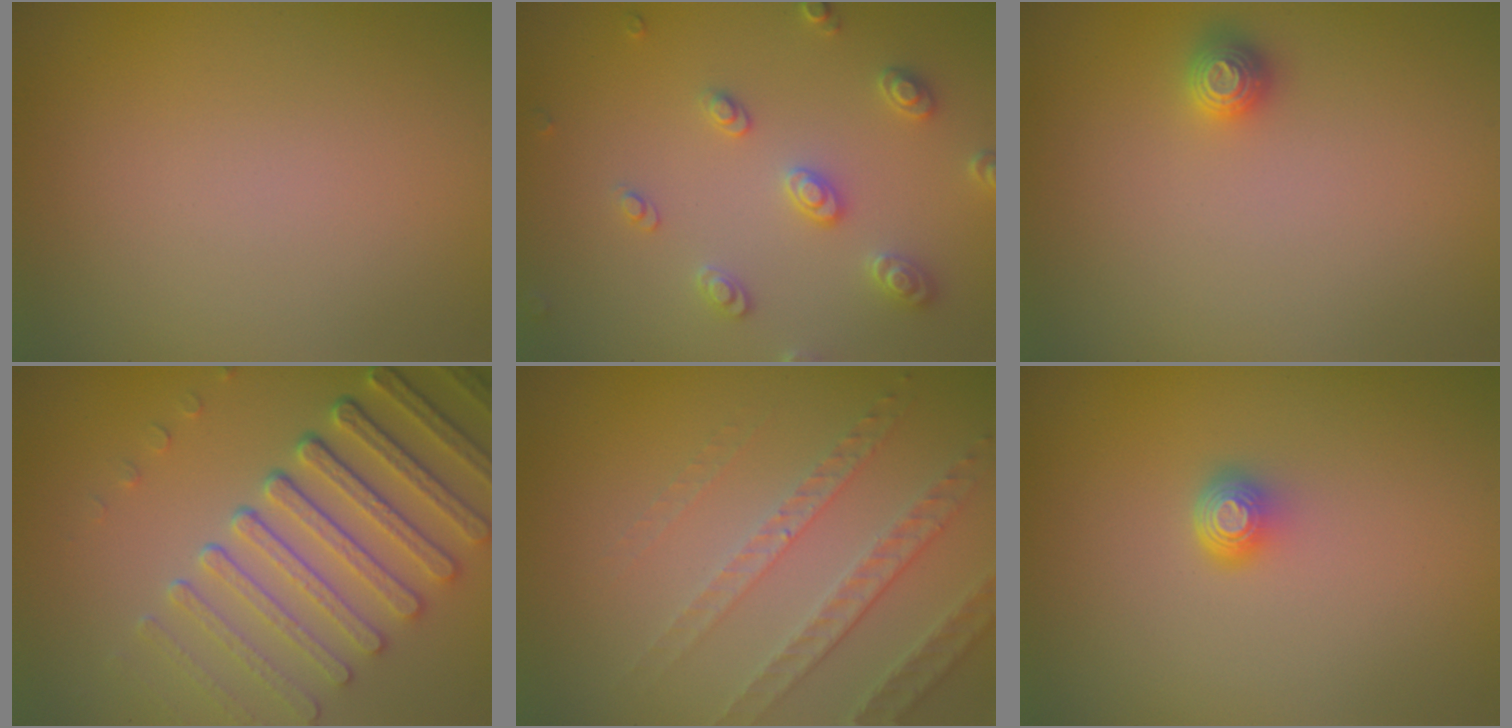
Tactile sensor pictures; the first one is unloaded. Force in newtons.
{"total": 3.0, "press": 2.9, "slide": 0.6}
{"total": 1.2, "press": 1.1, "slide": 0.2}
{"total": 7.2, "press": 5.4, "slide": 4.7}
{"total": 3.4, "press": 3.2, "slide": 1.1}
{"total": 1.6, "press": 1.2, "slide": 1.1}